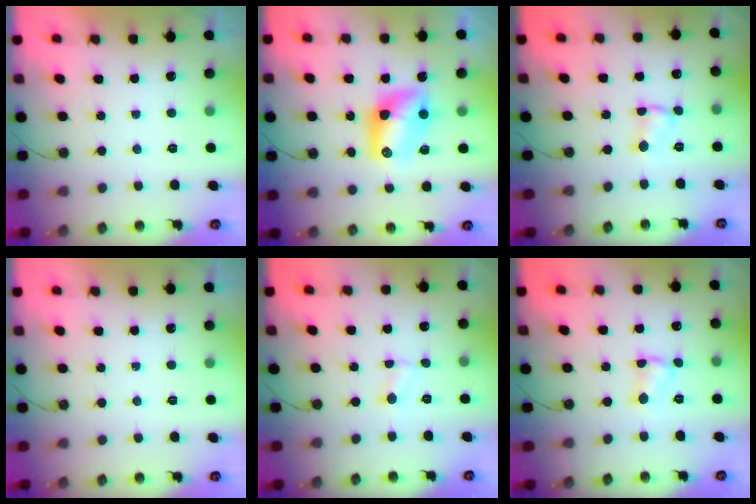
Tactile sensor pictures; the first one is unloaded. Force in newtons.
{"total": 10.5, "press": 10.4, "slide": 1.5}
{"total": 1.9, "press": 1.9, "slide": 0.3}
{"total": 0.0}
{"total": 1.1, "press": 1.0, "slide": 0.3}
{"total": 3.6, "press": 3.6, "slide": 0.4}